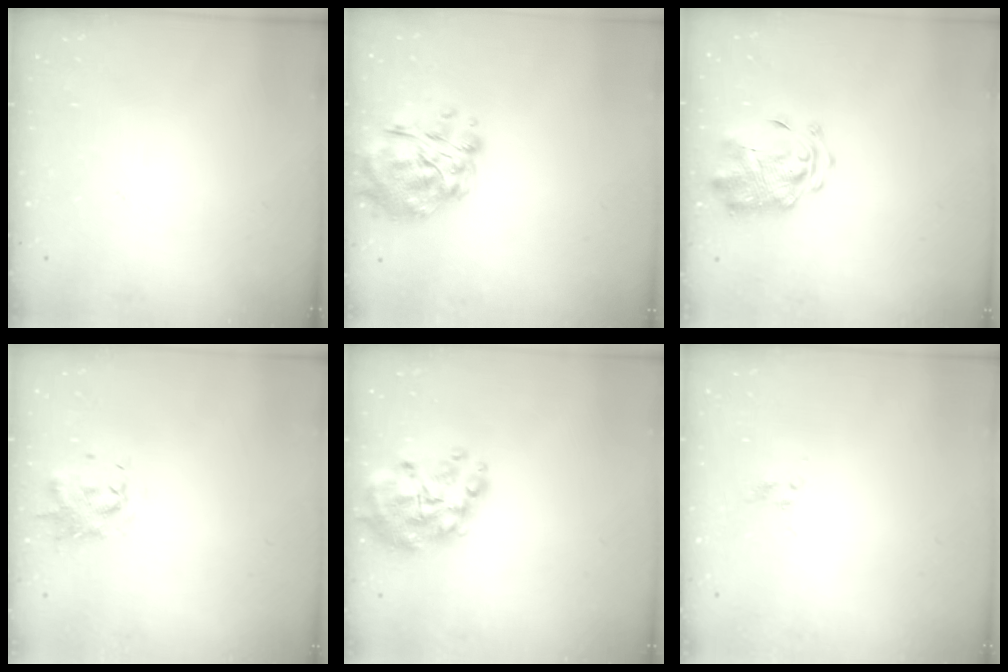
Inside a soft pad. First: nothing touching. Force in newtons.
{"total": 14.4, "press": 13.9, "slide": 3.6}
{"total": 3.3, "press": 3.2, "slide": 0.8}
{"total": 1.0, "press": 0.9, "slide": 0.3}
{"total": 14.8, "press": 14.1, "slide": 4.5}
{"total": 1.9, "press": 1.7, "slide": 0.9}